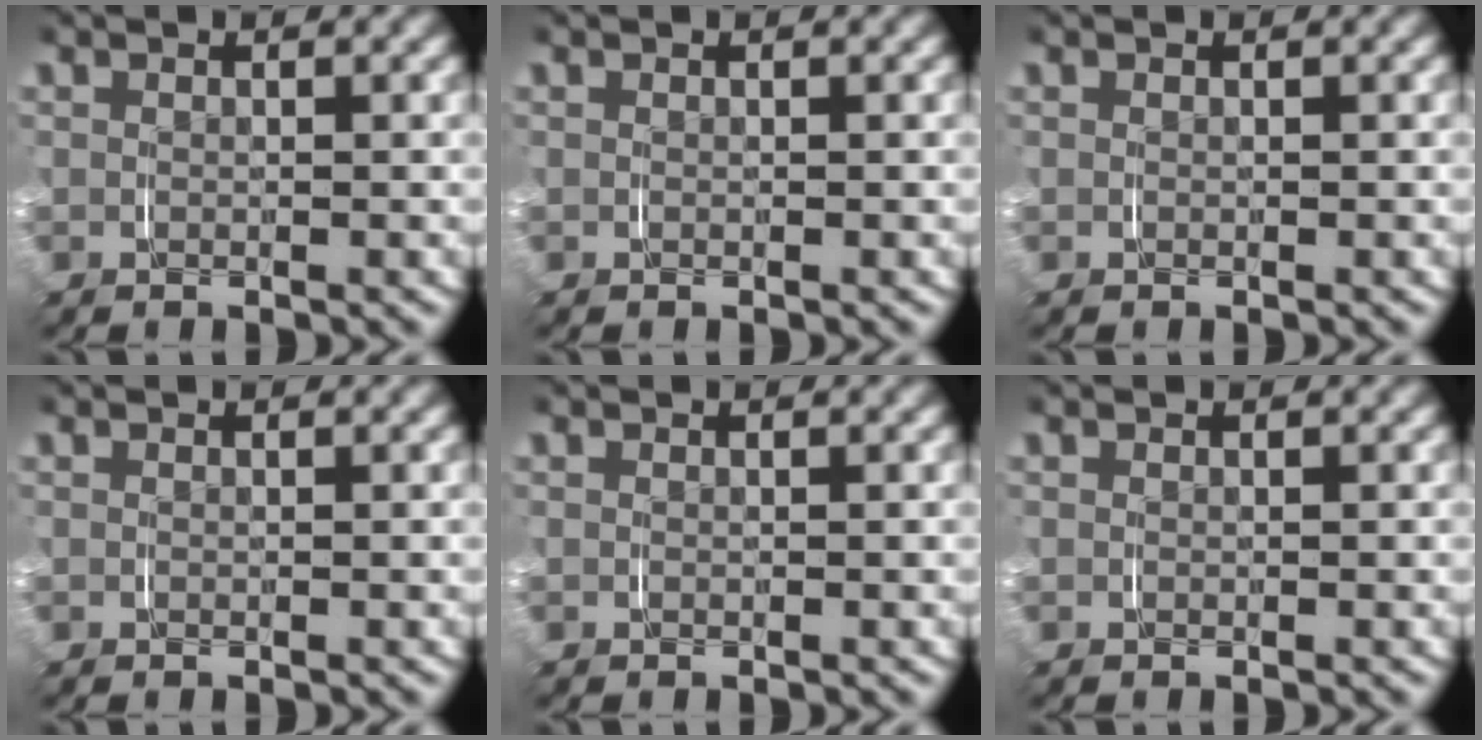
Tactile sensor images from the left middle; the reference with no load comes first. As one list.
[{"total": 0.0}, {"total": 0.0}, {"total": 0.0}, {"total": 0.0}, {"total": 0.0}]